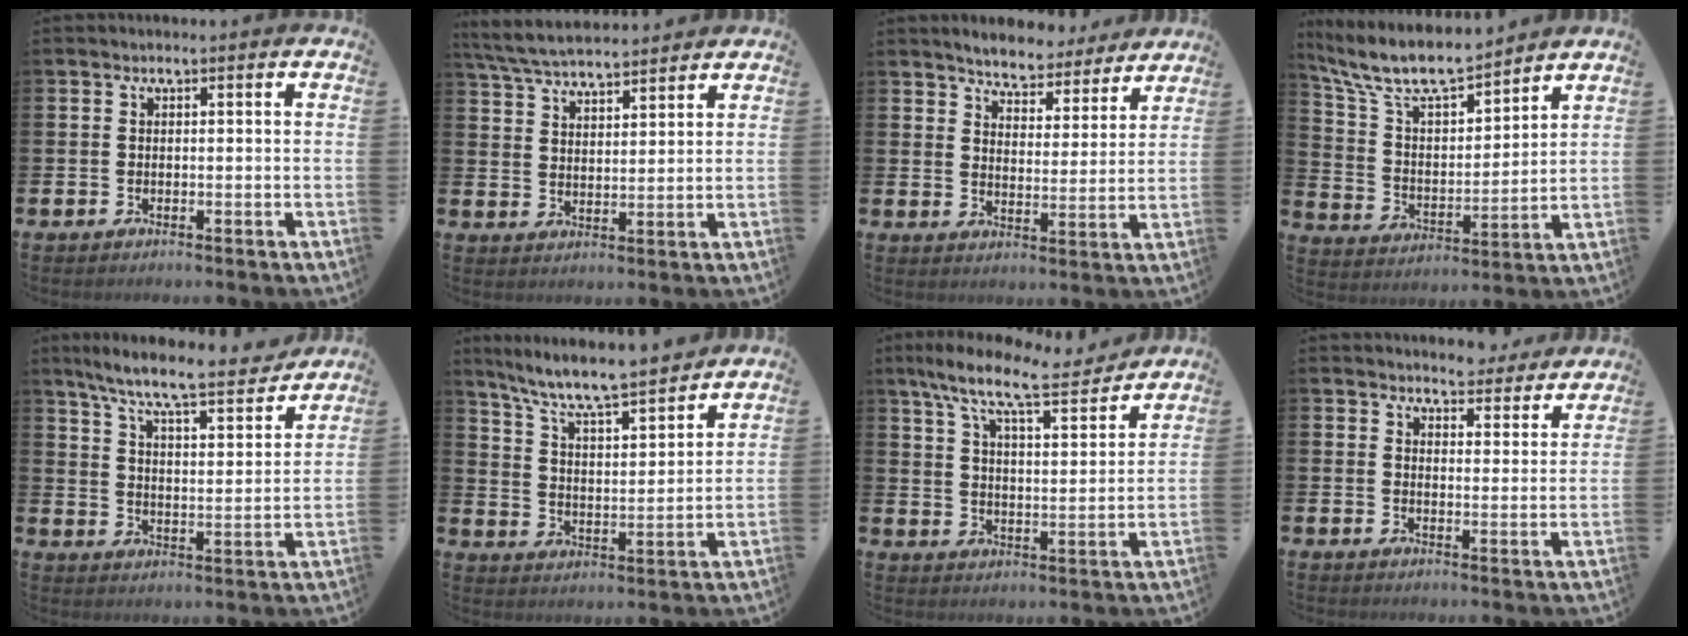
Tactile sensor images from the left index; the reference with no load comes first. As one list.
[{"total": 5.8, "force": [5.7, 0.7, 1.2], "torque": [-0.048, -0.026, 0.103]}, {"total": 5.2, "force": [5.0, 1.0, 0.2], "torque": [-0.026, -0.037, 0.086]}, {"total": 9.7, "force": [8.7, 2.2, 3.6], "torque": [-0.114, -0.051, 0.154]}, {"total": 8.3, "force": [7.6, 0.8, 3.4], "torque": [-0.093, -0.053, 0.128]}, {"total": 8.3, "force": [7.8, 0.6, 2.9], "torque": [-0.093, -0.057, 0.134]}, {"total": 10.0, "force": [8.8, 1.6, 4.5], "torque": [-0.118, -0.051, 0.151]}, {"total": 4.7, "force": [4.6, 0.9, -0.1], "torque": [-0.003, -0.034, 0.082]}]